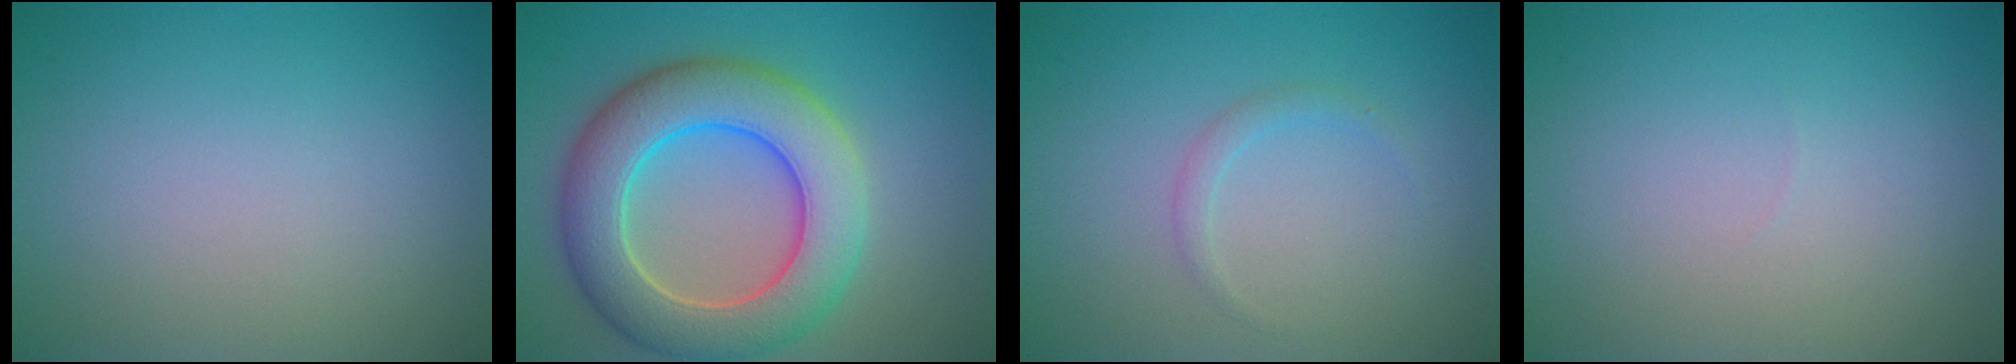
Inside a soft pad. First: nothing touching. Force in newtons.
{"total": 9.1, "press": 9.1, "slide": 0.6}
{"total": 1.0, "press": 1.0, "slide": 0.0}
{"total": 0.0}